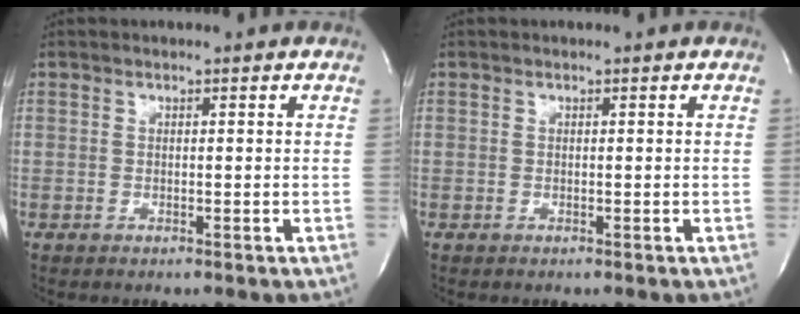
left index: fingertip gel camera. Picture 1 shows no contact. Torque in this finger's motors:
{"motor_torque": [0.00, 0.00, 0.01, 0.00]}